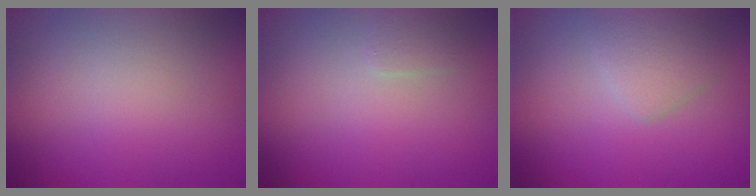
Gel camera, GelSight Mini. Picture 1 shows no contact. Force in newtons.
{"total": 0.9, "press": 0.9, "slide": 0.0}
{"total": 2.2, "press": 2.2, "slide": 0.2}